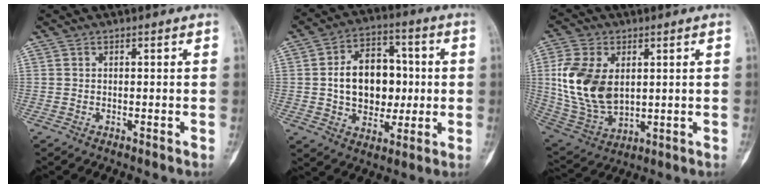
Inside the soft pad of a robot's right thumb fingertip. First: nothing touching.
{"total": 15.0, "force": [0.5, 10.7, 10.6], "torque": [-0.124, 0.020, 0.013]}
{"total": 15.9, "force": [2.4, 10.2, 12.0], "torque": [-0.228, -0.013, 0.058]}